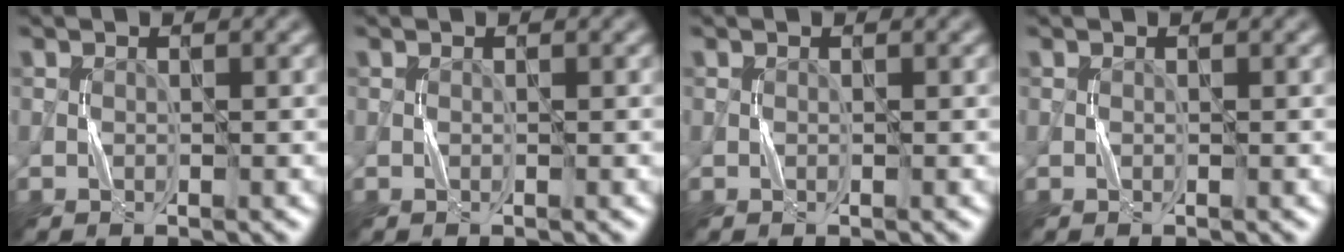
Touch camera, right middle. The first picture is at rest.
{"total": 0.0}
{"total": 0.0}
{"total": 0.0}